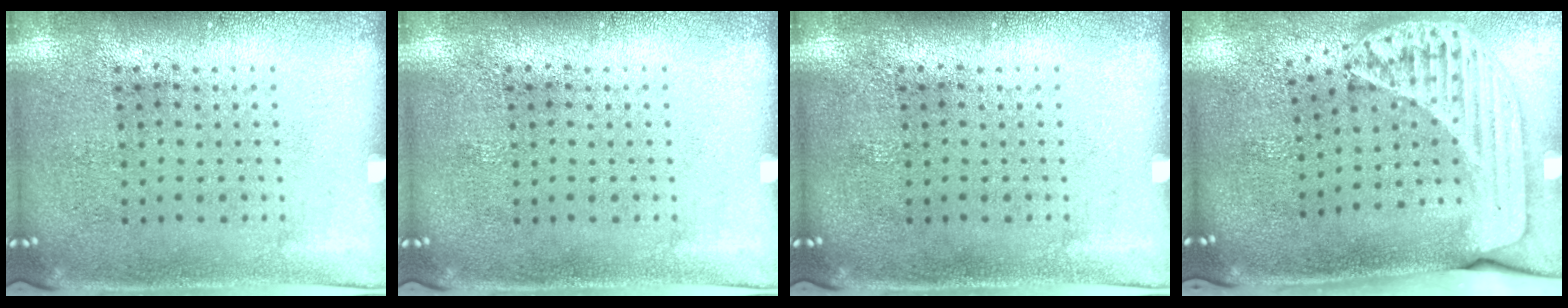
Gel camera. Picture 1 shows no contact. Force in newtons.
{"total": 0.0}
{"total": 0.0}
{"total": 1.8, "press": 1.5, "slide": 1.0}